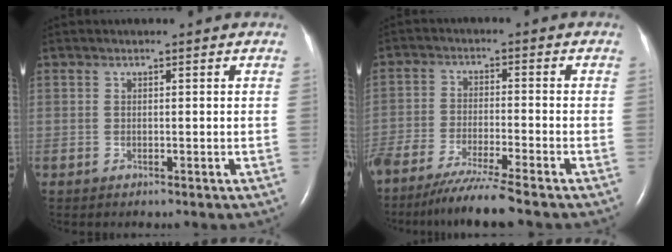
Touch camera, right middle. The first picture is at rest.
{"total": 8.9, "force": [-7.3, -0.8, 4.9], "torque": [-0.081, -0.031, -0.127]}